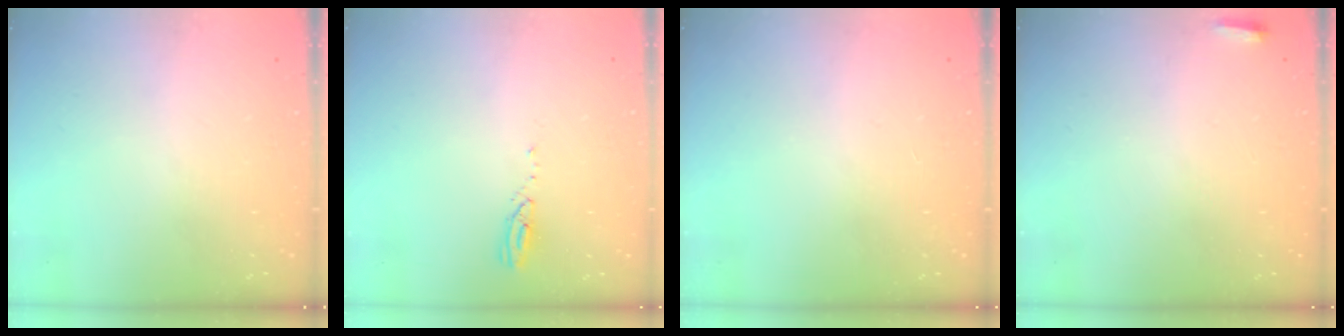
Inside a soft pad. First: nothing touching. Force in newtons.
{"total": 3.1, "press": 3.1, "slide": 0.1}
{"total": 0.0}
{"total": 2.7, "press": 2.6, "slide": 0.9}